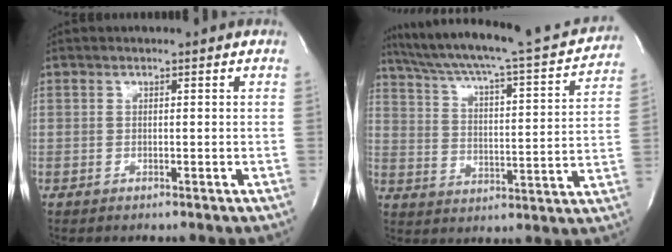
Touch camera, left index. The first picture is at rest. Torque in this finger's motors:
{"motor_torque": [-0.41, -0.42, 0.12, 0.06]}